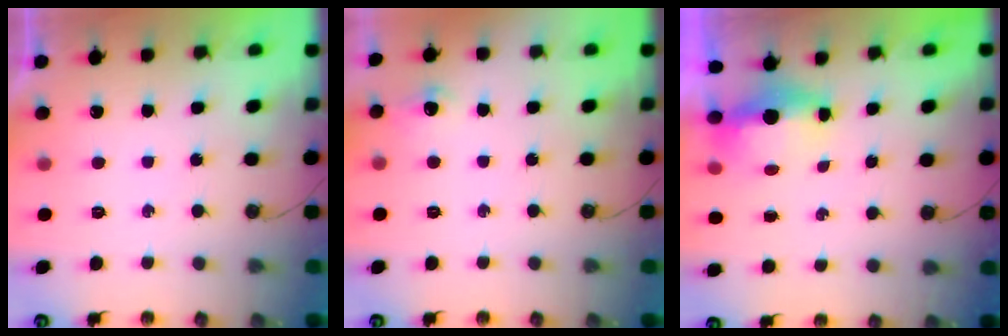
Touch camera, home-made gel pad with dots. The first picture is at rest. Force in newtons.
{"total": 5.9, "press": 5.8, "slide": 1.1}
{"total": 5.0, "press": 4.8, "slide": 1.3}